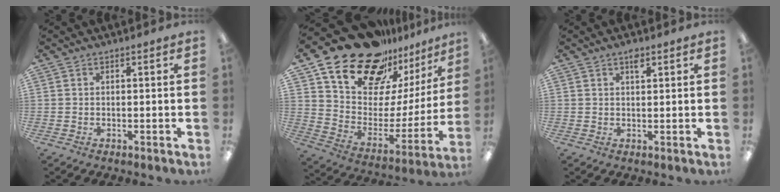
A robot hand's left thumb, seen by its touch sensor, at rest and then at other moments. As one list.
[{"total": 22.4, "force": [18.1, 10.8, 7.4], "torque": [-0.137, -0.128, 0.328]}, {"total": 2.2, "force": [1.4, 0.9, 1.5], "torque": [-0.016, -0.005, 0.022]}]